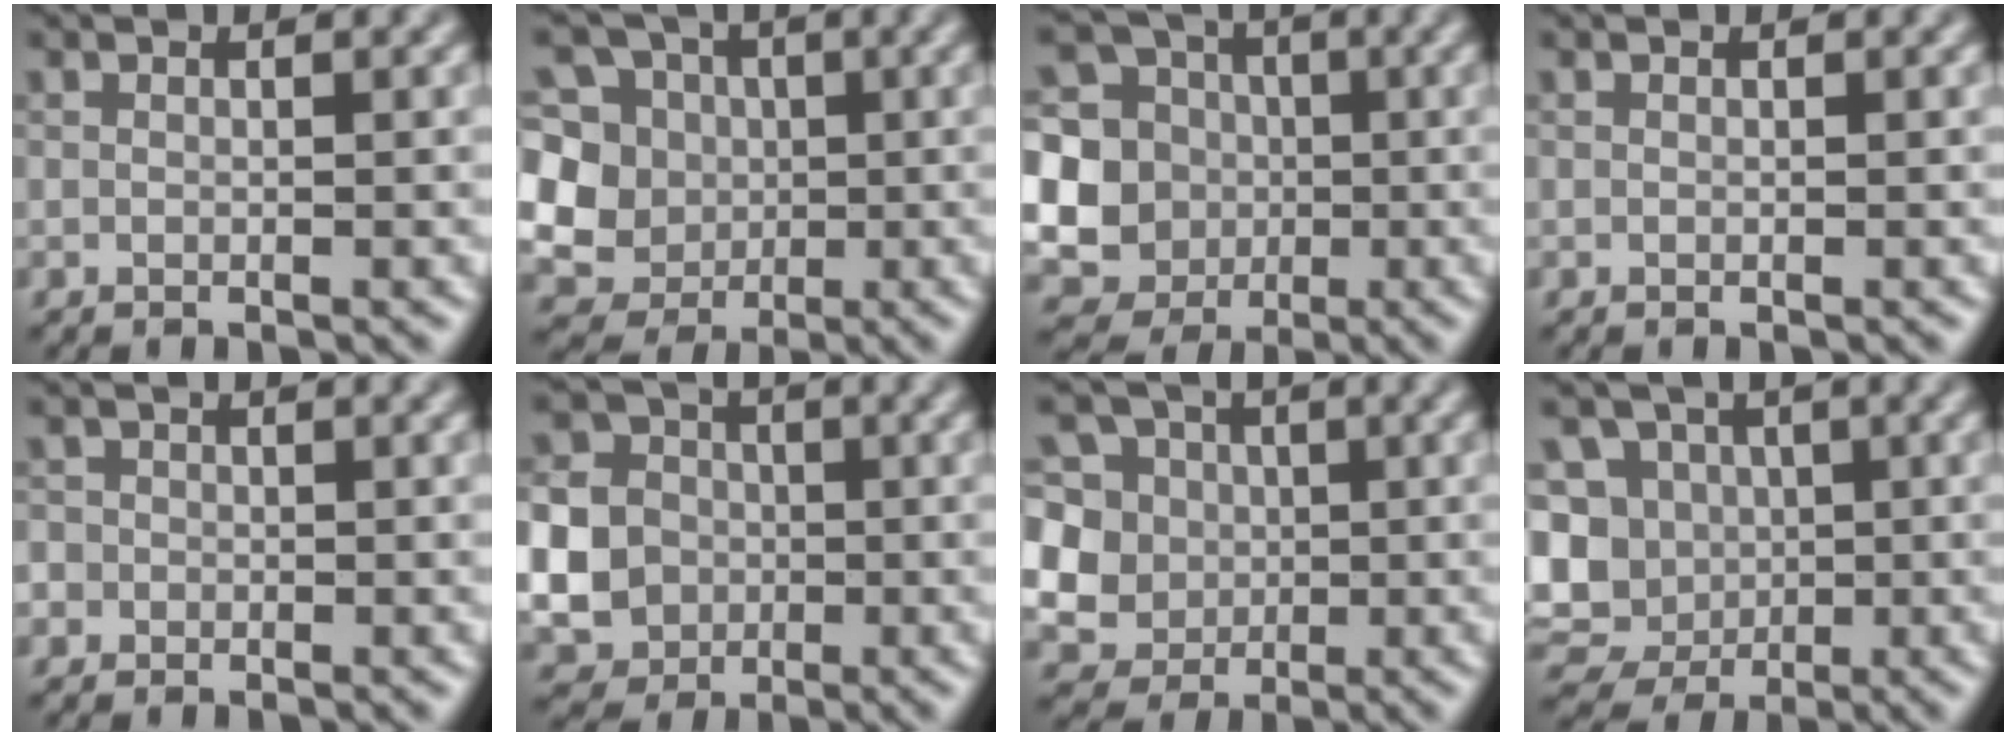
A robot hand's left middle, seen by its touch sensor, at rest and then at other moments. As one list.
[{"total": 9.2, "force": [1.0, 8.4, 3.7], "torque": [-0.087, 0.037, -0.023]}, {"total": 12.7, "force": [-0.2, 12.2, 3.4], "torque": [-0.113, 0.019, -0.023]}, {"total": 0.0}, {"total": 1.5, "force": [-0.3, 1.5, 0.2], "torque": [0.005, 0.008, -0.014]}, {"total": 10.9, "force": [-2.3, 10.0, 3.7], "torque": [-0.105, -0.016, -0.063]}, {"total": 9.1, "force": [2.3, 7.9, 3.8], "torque": [-0.085, 0.029, 0.014]}, {"total": 11.1, "force": [-0.5, 10.0, 4.9], "torque": [-0.089, 0.026, -0.045]}]